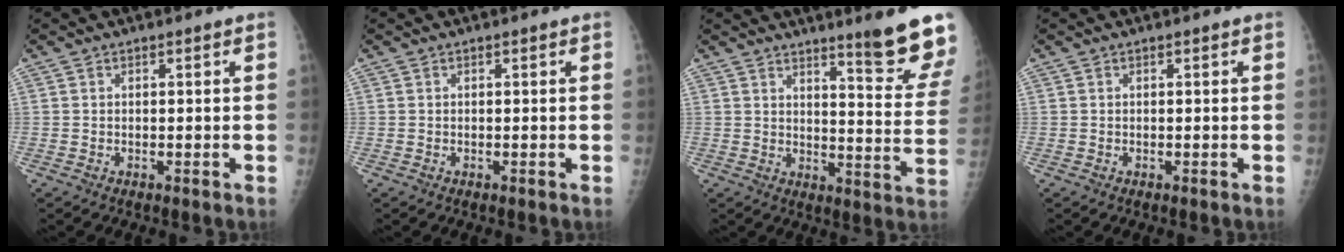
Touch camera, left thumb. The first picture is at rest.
{"total": 0.0}
{"total": 13.5, "force": [10.4, 0.7, 8.7], "torque": [-0.089, -0.084, 0.135]}
{"total": 0.0}